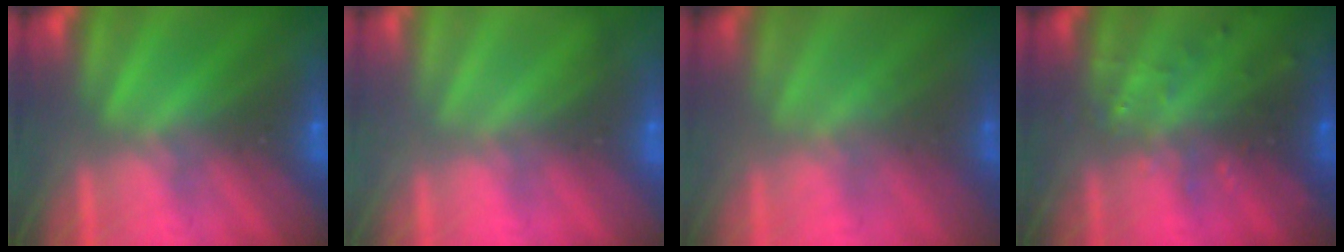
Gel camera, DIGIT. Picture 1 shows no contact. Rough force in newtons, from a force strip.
{"total": 2.1}
{"total": 1.4}
{"total": 3.7}